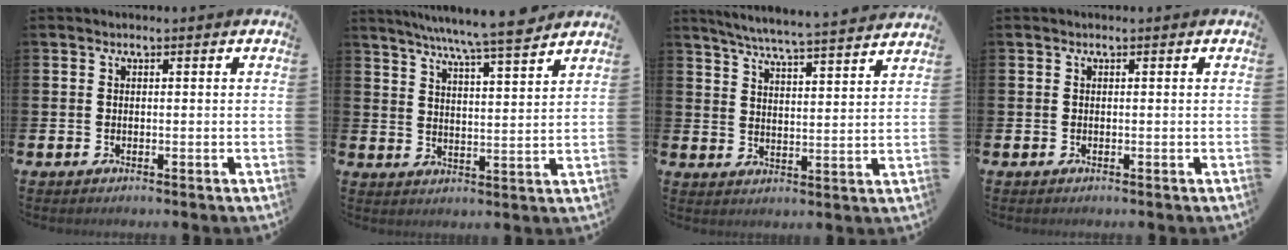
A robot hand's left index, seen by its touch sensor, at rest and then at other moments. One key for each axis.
{"total": 7.6, "fx": 7.1, "fy": -0.4, "fz": 2.7, "tx": -0.062, "ty": -0.046, "tz": 0.123}
{"total": 6.1, "fx": 5.9, "fy": -0.4, "fz": 1.5, "tx": -0.055, "ty": -0.041, "tz": 0.103}
{"total": 0.0}